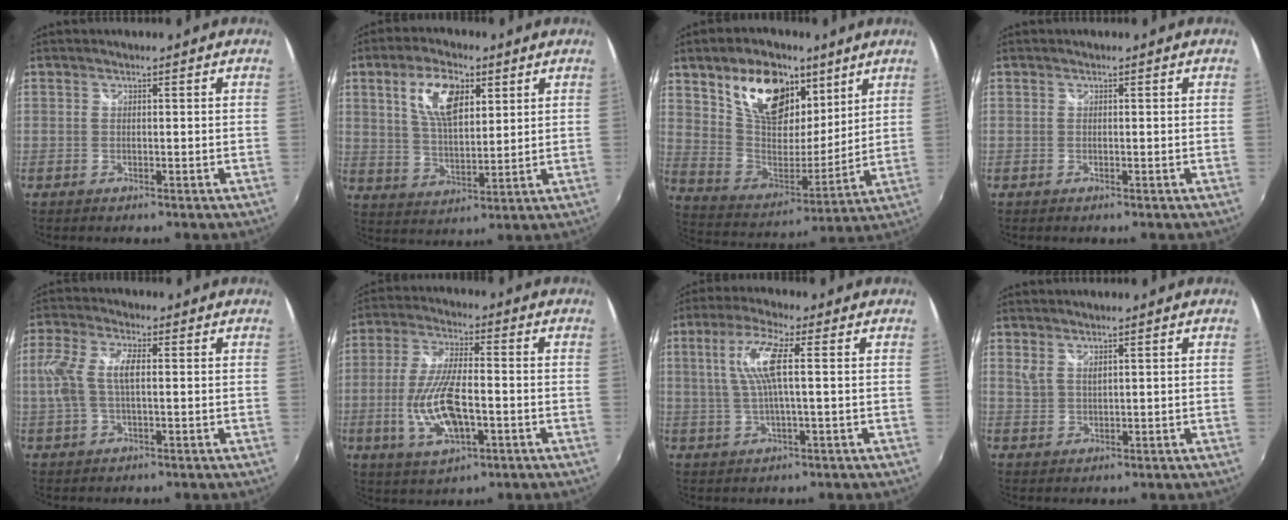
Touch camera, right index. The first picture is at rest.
{"total": 10.6, "force": [4.5, 5.0, 8.2], "torque": [-0.155, 0.014, 0.086]}
{"total": 20.0, "force": [10.9, 11.5, 12.2], "torque": [-0.228, 0.019, 0.201]}
{"total": 0.0}
{"total": 7.6, "force": [0.5, 3.1, 6.9], "torque": [-0.149, 0.008, 0.012]}
{"total": 12.9, "force": [-3.1, 4.7, 11.6], "torque": [-0.237, -0.008, -0.053]}
{"total": 8.2, "force": [1.6, 0.9, 8.0], "torque": [-0.156, 0.006, 0.035]}
{"total": 2.3, "force": [1.8, 0.7, 1.2], "torque": [-0.021, -0.002, 0.034]}